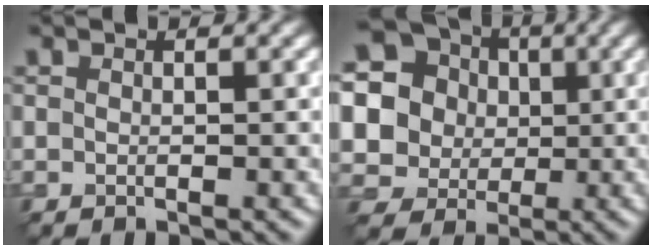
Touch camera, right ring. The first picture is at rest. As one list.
[{"total": 18.1, "force": [4.5, 16.3, 6.6], "torque": [-0.194, 0.024, 0.056]}]